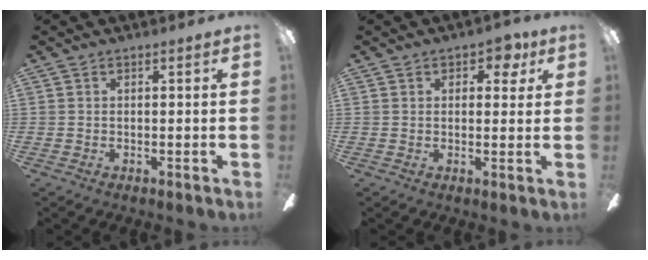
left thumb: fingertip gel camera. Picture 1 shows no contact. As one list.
[{"total": 4.6, "force": [2.3, 2.6, 3.0], "torque": [-0.030, 0.000, 0.034]}]